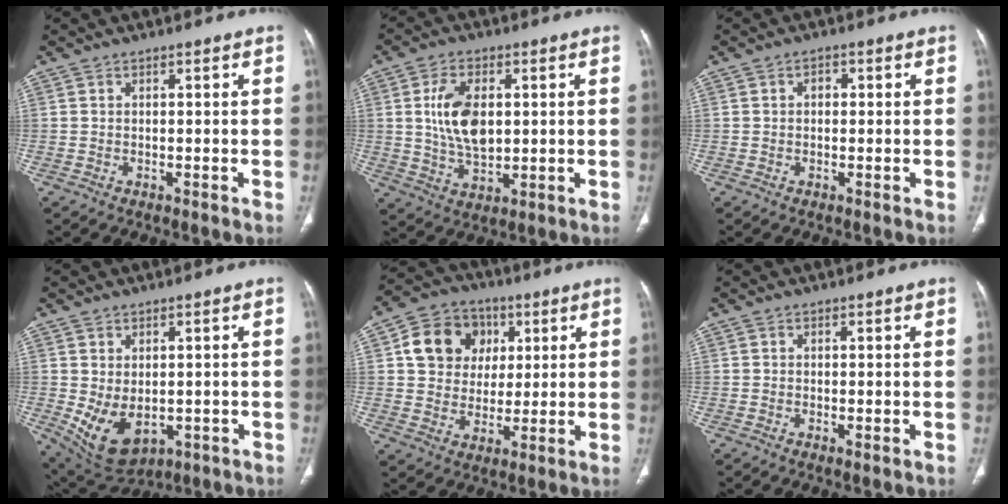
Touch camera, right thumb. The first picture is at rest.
{"total": 10.6, "force": [1.7, 6.2, 8.4], "torque": [-0.146, -0.007, 0.038]}
{"total": 1.7, "force": [0.2, 1.2, 1.1], "torque": [-0.007, 0.007, 0.001]}
{"total": 9.2, "force": [-1.3, 5.9, 6.9], "torque": [-0.113, -0.008, 0.006]}
{"total": 12.8, "force": [3.7, 10.9, 5.4], "torque": [-0.065, -0.001, 0.061]}
{"total": 0.6, "force": [-0.1, 0.2, 0.5], "torque": [-0.015, -0.004, -0.002]}